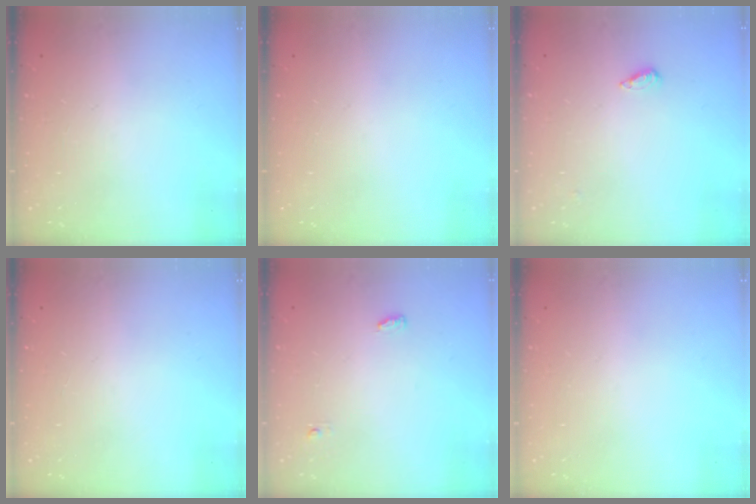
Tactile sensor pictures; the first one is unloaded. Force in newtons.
{"total": 0.0}
{"total": 2.2, "press": 2.2, "slide": 0.5}
{"total": 0.0}
{"total": 3.5, "press": 3.4, "slide": 1.0}
{"total": 0.0}